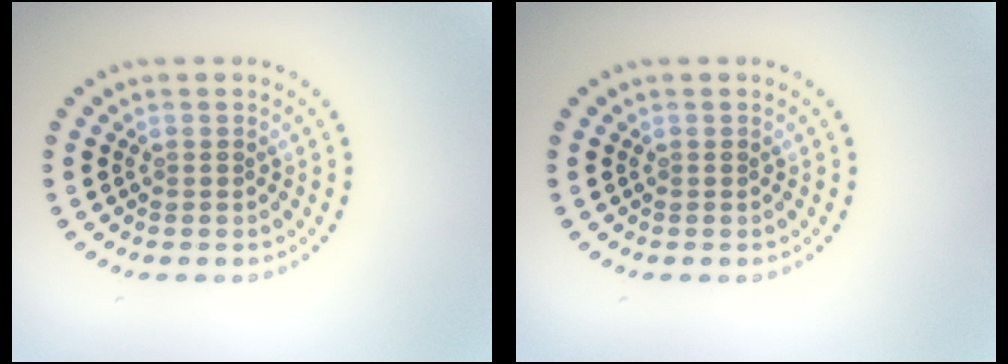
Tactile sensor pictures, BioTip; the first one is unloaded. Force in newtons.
{"total": 0.0}